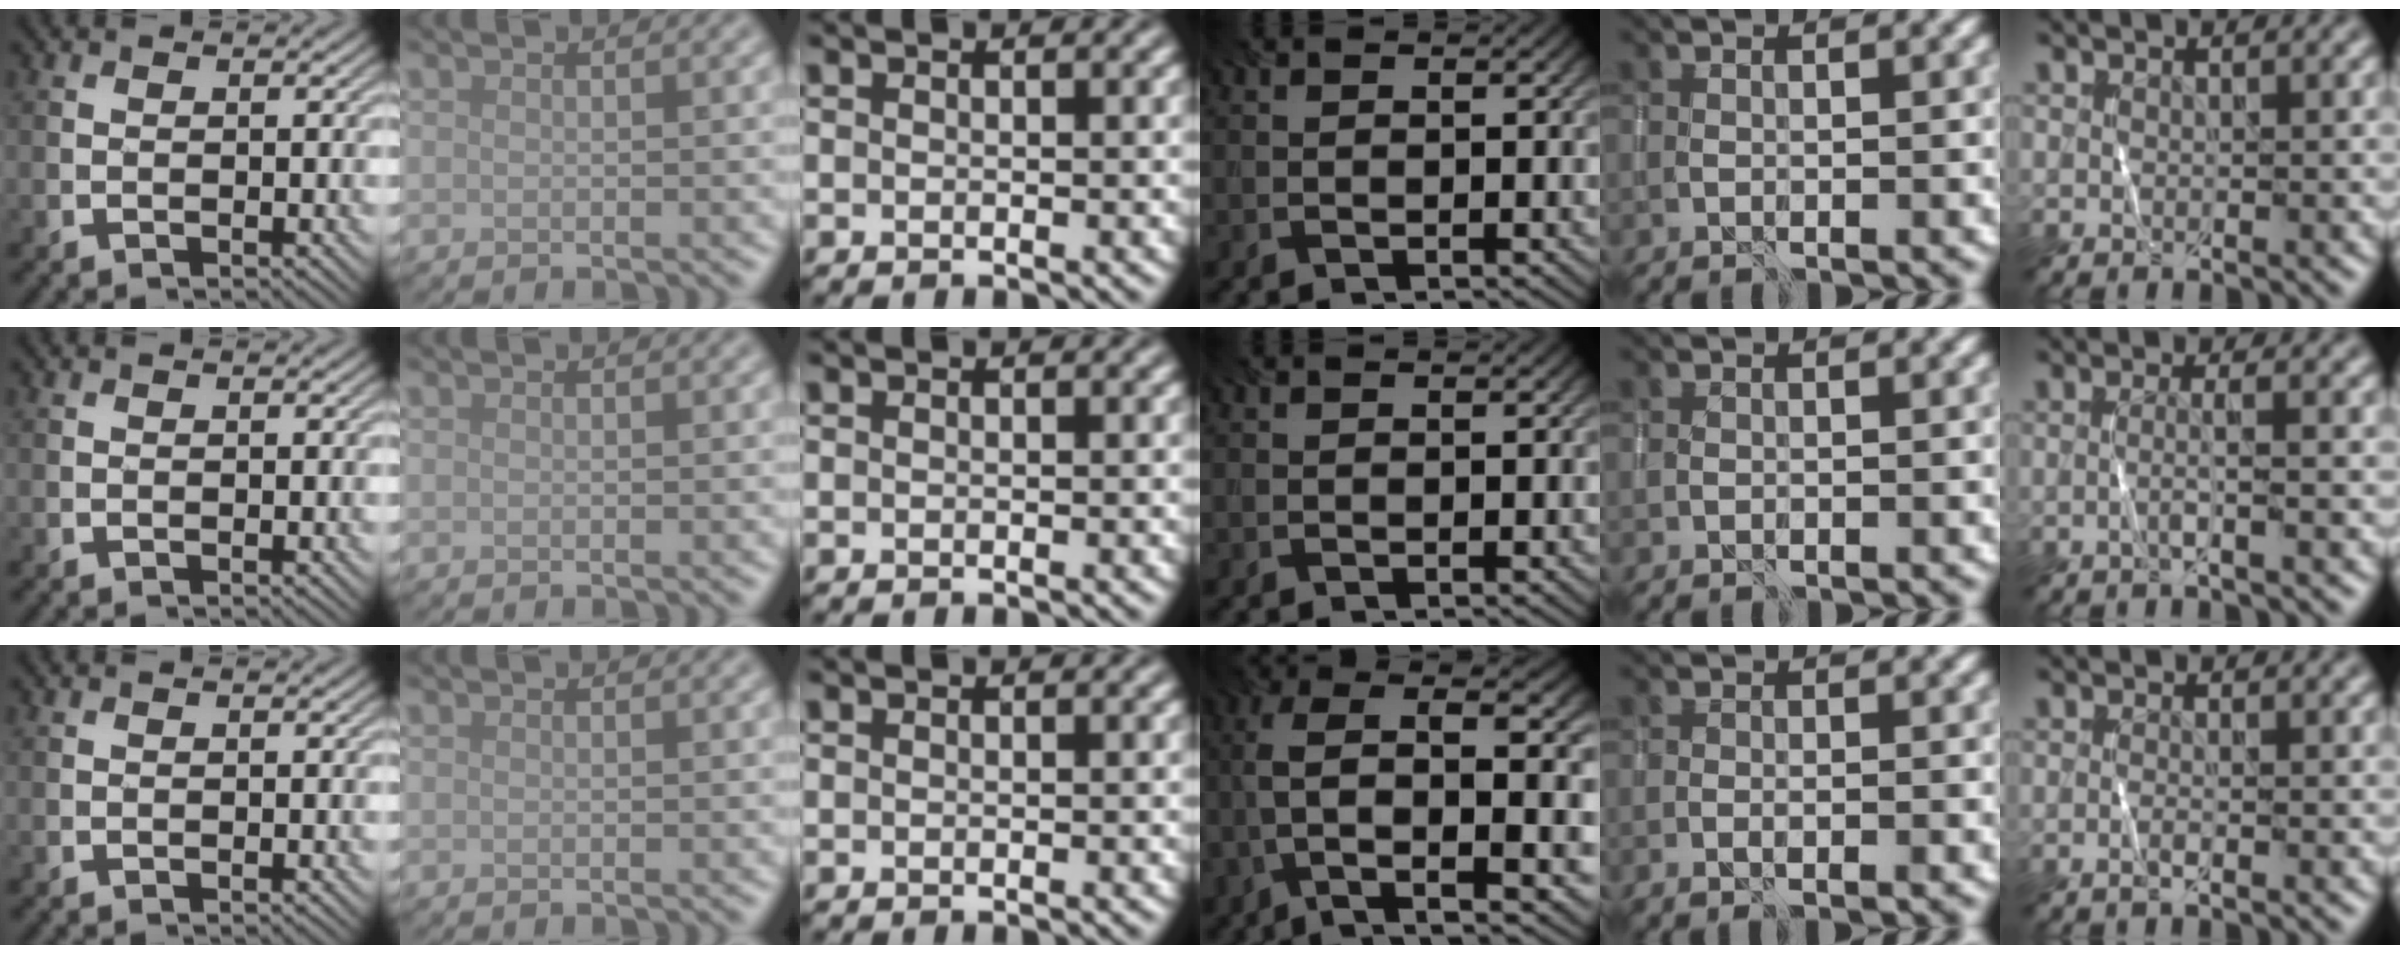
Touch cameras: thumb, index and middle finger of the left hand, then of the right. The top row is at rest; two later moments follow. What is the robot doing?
{"motion": "wrap", "object": "sponge"}